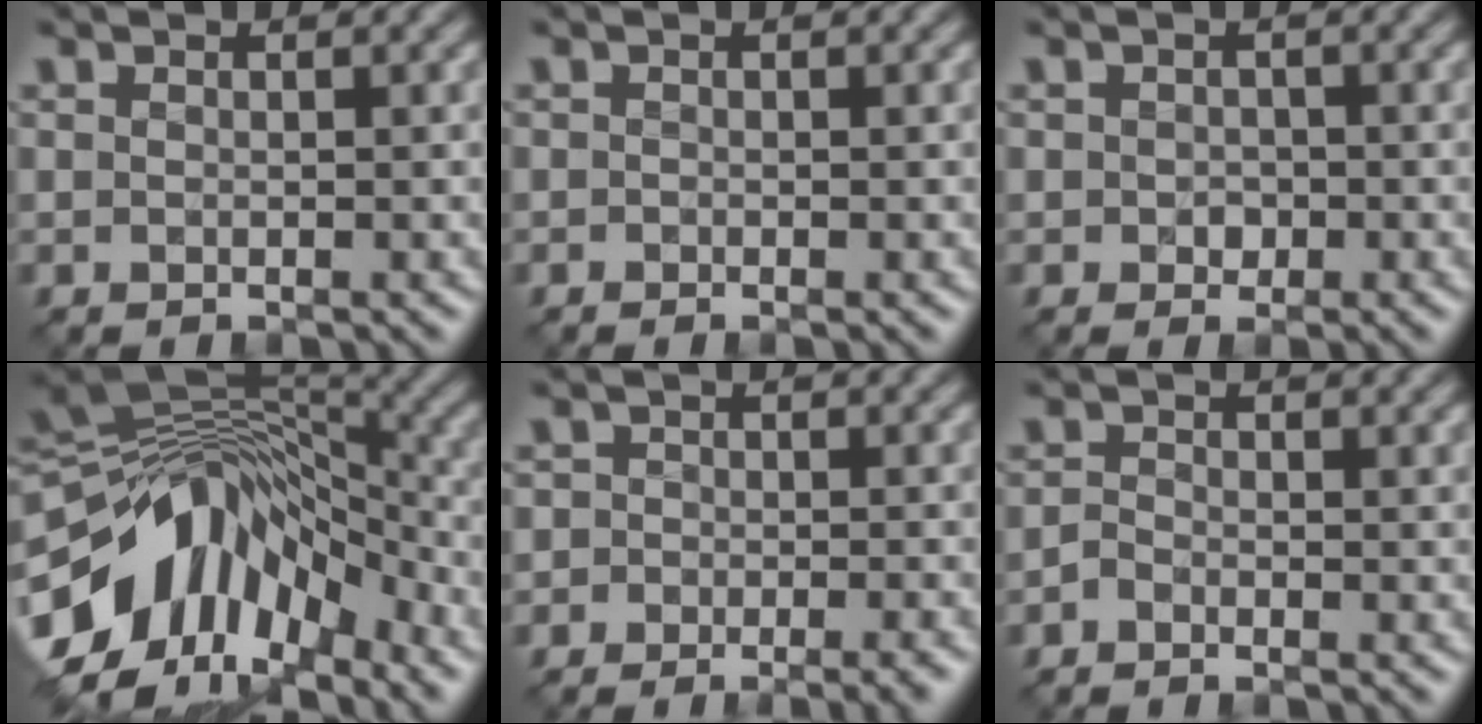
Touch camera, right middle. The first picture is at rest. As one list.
[{"total": 0.0}, {"total": 1.2, "force": [-0.2, 1.0, 0.6], "torque": [-0.008, -0.005, -0.007]}, {"total": 14.0, "force": [-4.2, 8.8, 10.0], "torque": [-0.182, 0.006, -0.071]}, {"total": 3.9, "force": [-2.7, 2.3, 1.6], "torque": [0.009, 0.009, -0.040]}, {"total": 0.9, "force": [-0.7, 0.5, 0.4], "torque": [-0.007, 0.001, -0.018]}]